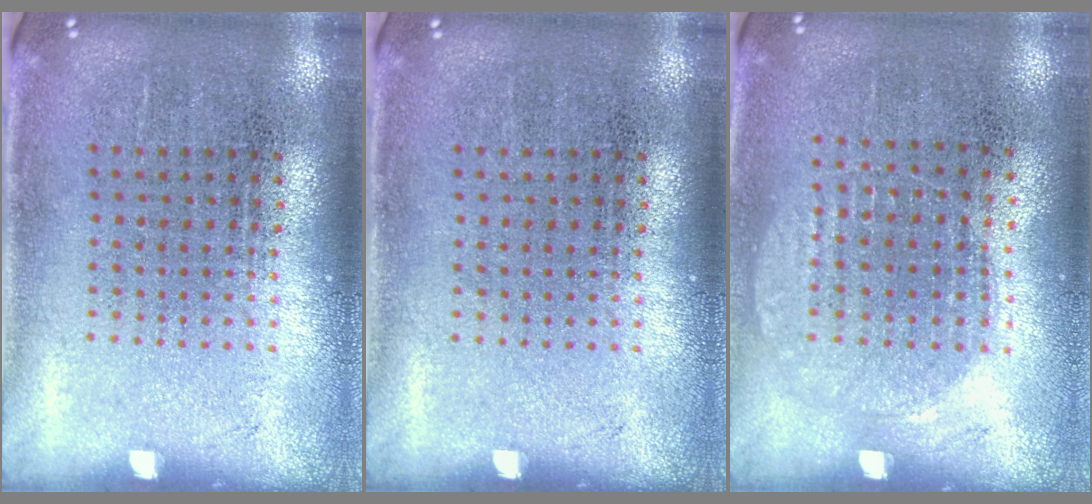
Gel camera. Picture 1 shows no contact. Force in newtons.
{"total": 0.0}
{"total": 1.0, "press": 0.9, "slide": 0.4}